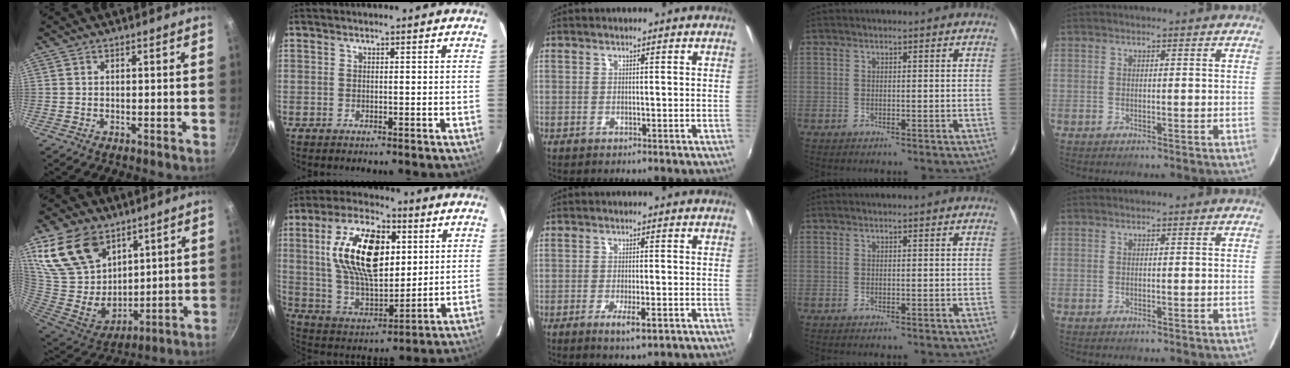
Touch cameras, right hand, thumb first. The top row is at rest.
{"thumb": {"total": 20.6, "force": [11.4, 13.7, 10.2], "torque": [-0.167, -0.054, 0.233]}, "index": {"total": 20.8, "force": [5.6, 10.7, 16.9], "torque": [-0.322, 0.020, 0.111]}, "middle": {"total": 4.2, "force": [-1.9, 0.8, 3.7], "torque": [-0.072, -0.011, -0.030]}}